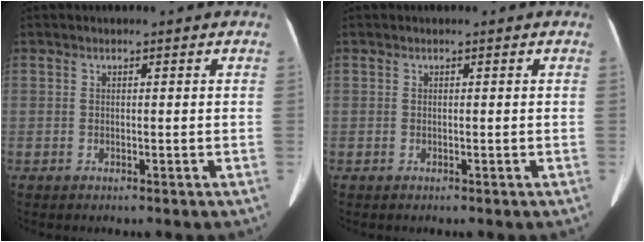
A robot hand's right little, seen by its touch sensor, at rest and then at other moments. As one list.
[{"total": 0.0}]